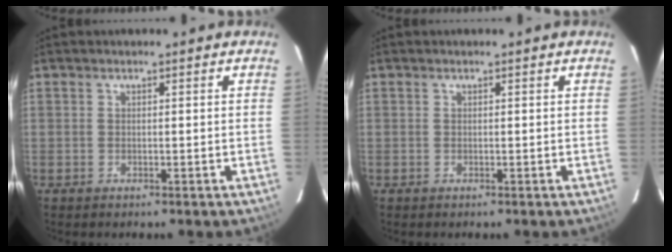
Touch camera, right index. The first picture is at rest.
{"total": 0.0}